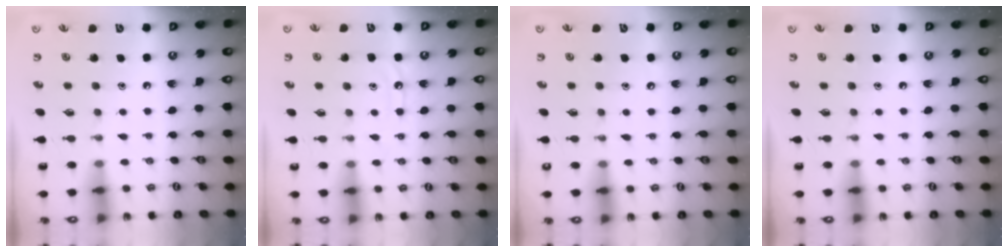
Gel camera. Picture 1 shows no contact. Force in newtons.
{"total": 6.9, "press": 6.8, "slide": 0.7}
{"total": 3.6, "press": 3.6, "slide": 0.4}
{"total": 0.0}